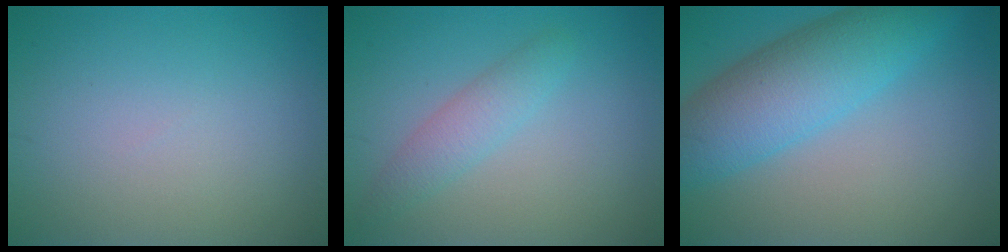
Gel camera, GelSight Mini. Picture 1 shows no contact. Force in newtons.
{"total": 2.3, "press": 2.3, "slide": 0.1}
{"total": 7.6, "press": 7.6, "slide": 0.3}